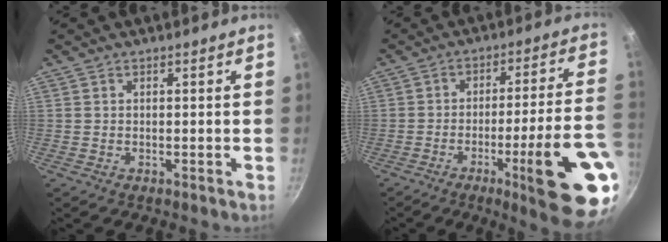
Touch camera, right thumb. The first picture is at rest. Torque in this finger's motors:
{"motor_torque": [2.42, 2.59, 1.48, -1.29, 0.44]}